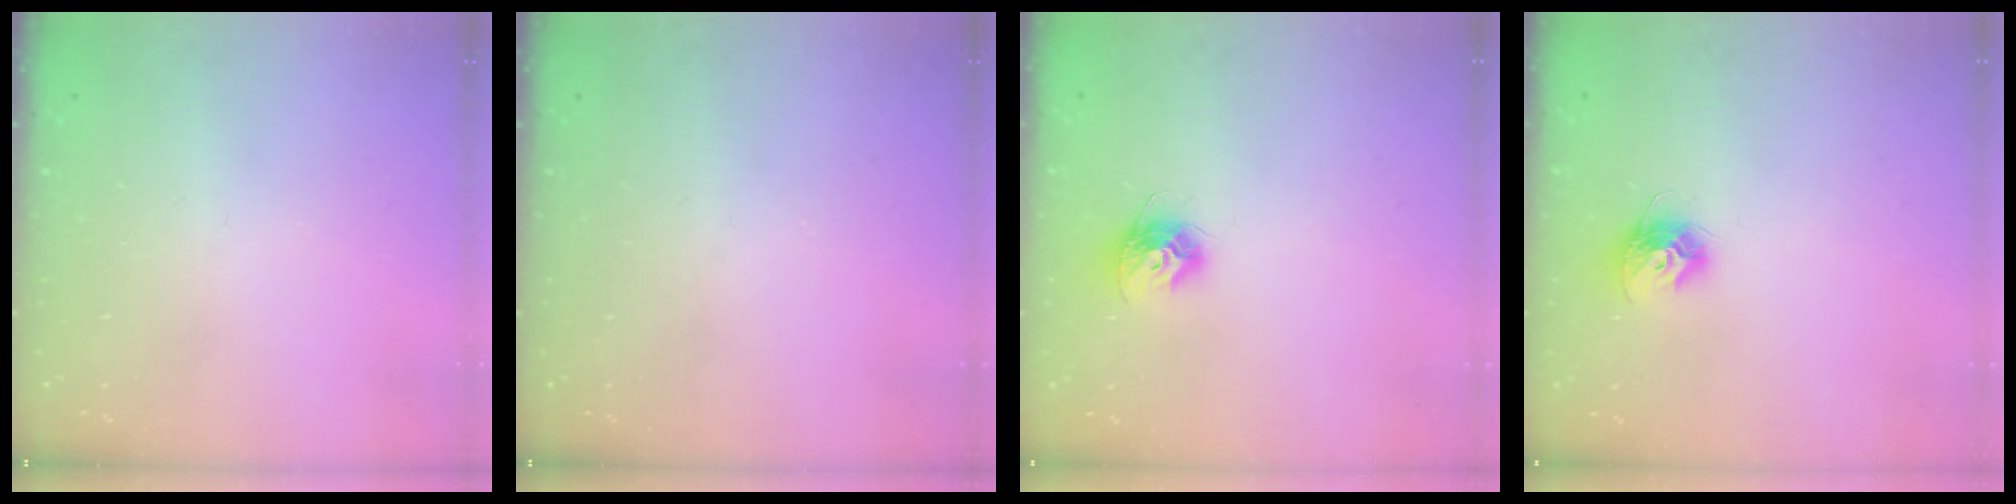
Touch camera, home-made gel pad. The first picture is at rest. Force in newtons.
{"total": 0.0}
{"total": 9.8, "press": 9.8, "slide": 0.3}
{"total": 9.8, "press": 9.8, "slide": 0.3}